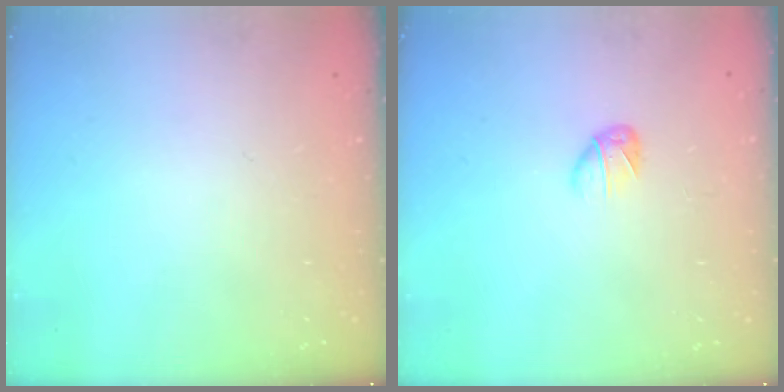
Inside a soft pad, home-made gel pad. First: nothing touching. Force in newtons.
{"total": 3.4, "press": 3.3, "slide": 0.8}